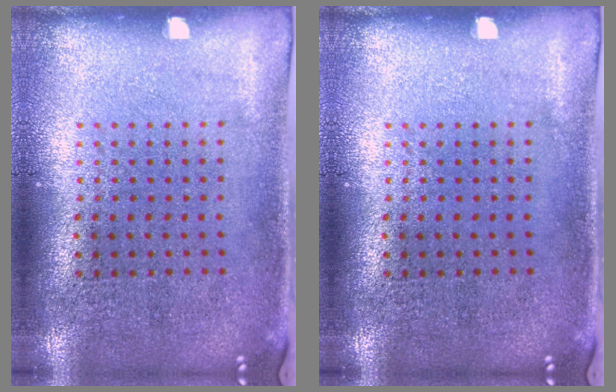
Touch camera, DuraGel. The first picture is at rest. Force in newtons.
{"total": 0.0}